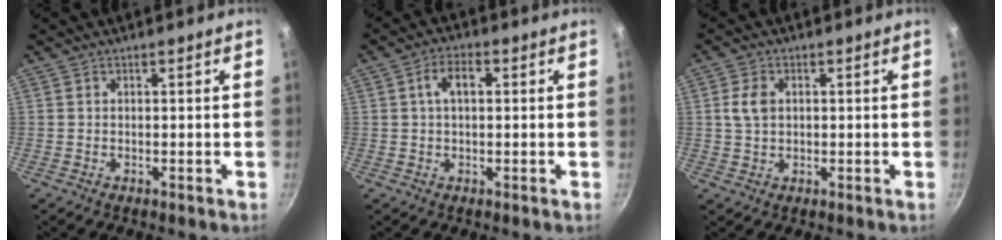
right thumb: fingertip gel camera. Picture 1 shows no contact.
{"total": 5.0, "force": [1.0, 2.8, 4.1], "torque": [-0.065, 0.013, 0.012]}
{"total": 4.4, "force": [0.7, 3.1, 3.0], "torque": [-0.050, 0.005, 0.010]}